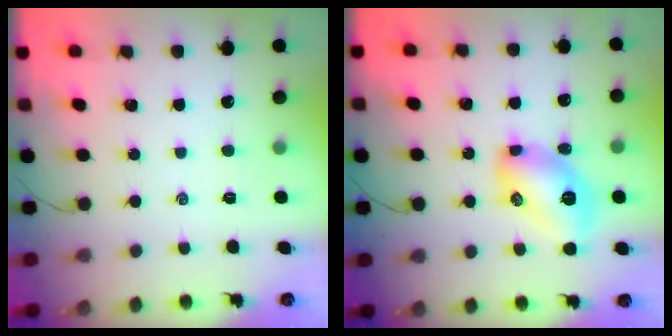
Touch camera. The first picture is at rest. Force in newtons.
{"total": 11.7, "press": 11.7, "slide": 0.8}